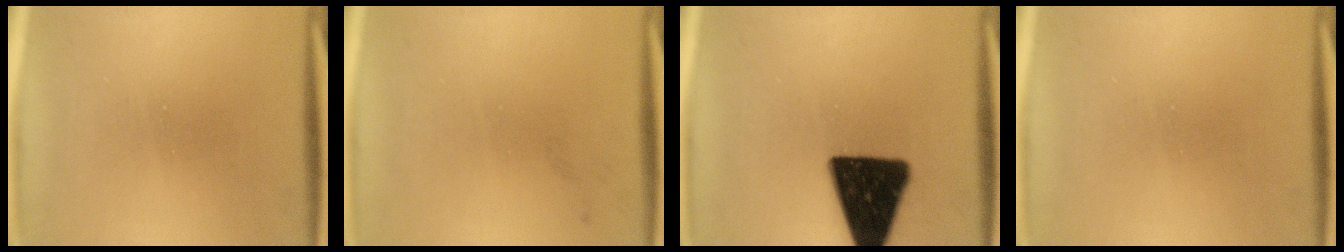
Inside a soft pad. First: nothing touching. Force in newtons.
{"total": 1.1}
{"total": 18.5}
{"total": 0.0}